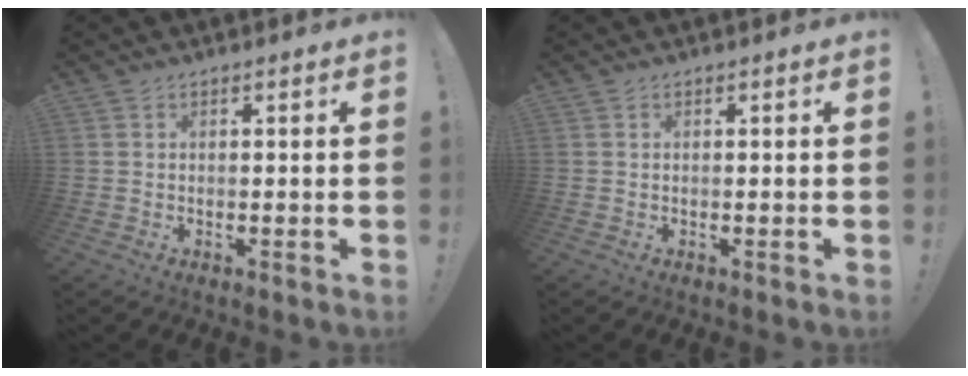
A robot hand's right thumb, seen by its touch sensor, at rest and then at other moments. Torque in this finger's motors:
{"motor_torque": [-0.03, 0.03, 0.00, 0.00, 0.00]}